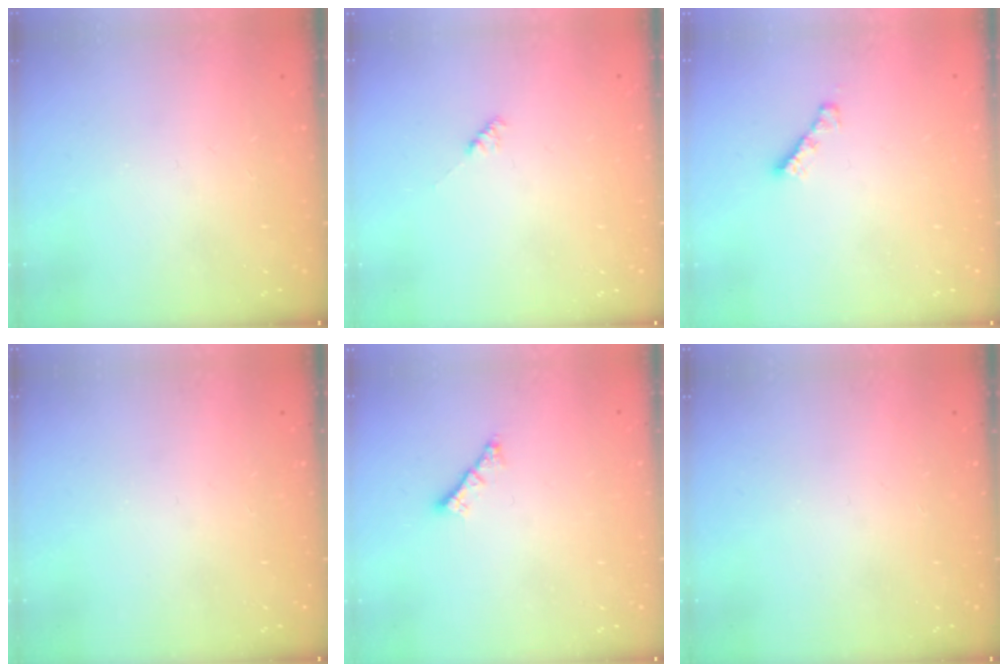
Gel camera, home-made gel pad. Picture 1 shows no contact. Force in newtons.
{"total": 2.1, "press": 2.0, "slide": 0.5}
{"total": 2.7, "press": 2.7, "slide": 0.3}
{"total": 0.0}
{"total": 1.2, "press": 1.2, "slide": 0.3}
{"total": 0.0}